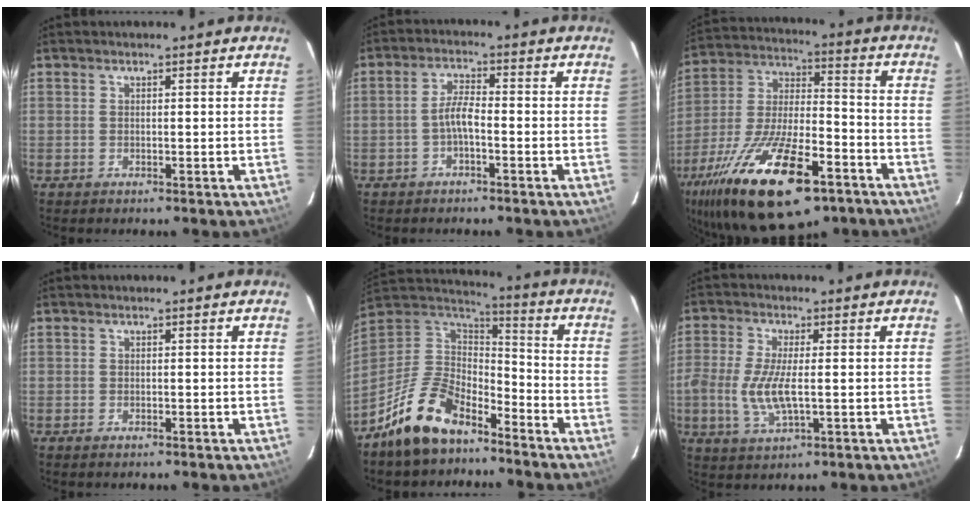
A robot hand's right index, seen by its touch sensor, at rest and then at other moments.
{"total": 3.4, "force": [-1.5, 0.8, 2.9], "torque": [-0.063, 0.011, -0.032]}
{"total": 27.5, "force": [-15.9, 10.4, 19.9], "torque": [-0.386, -0.035, -0.261]}
{"total": 0.6, "force": [-0.4, 0.3, 0.3], "torque": [-0.006, -0.002, -0.009]}
{"total": 16.7, "force": [-11.5, 8.0, 9.1], "torque": [-0.205, 0.008, -0.205]}
{"total": 8.1, "force": [-1.1, 2.8, 7.6], "torque": [-0.162, -0.007, -0.023]}